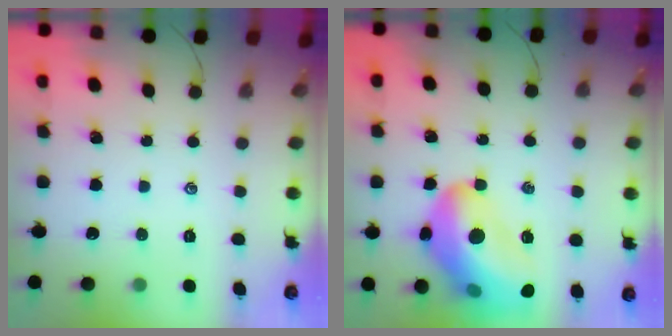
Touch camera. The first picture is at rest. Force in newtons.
{"total": 22.2, "press": 21.9, "slide": 3.7}